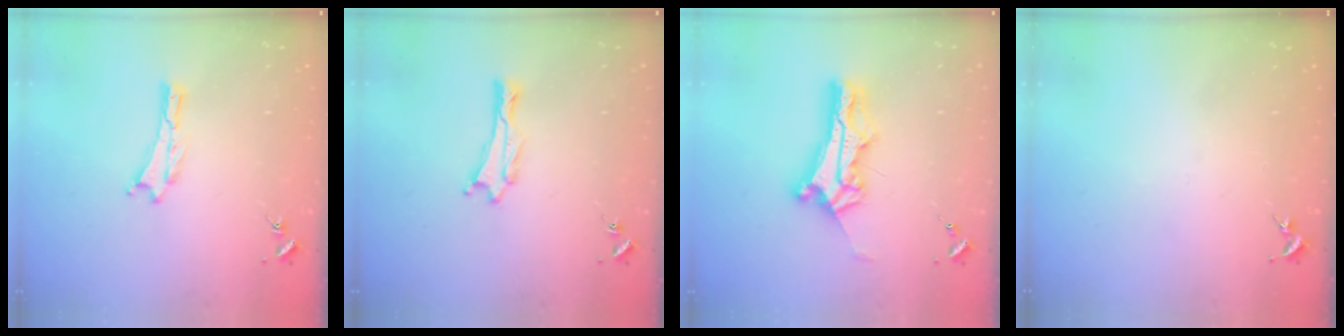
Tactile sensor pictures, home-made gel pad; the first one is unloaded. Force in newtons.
{"total": 0.6, "press": 0.5, "slide": 0.1}
{"total": 10.1, "press": 10.0, "slide": 0.7}
{"total": 0.0}